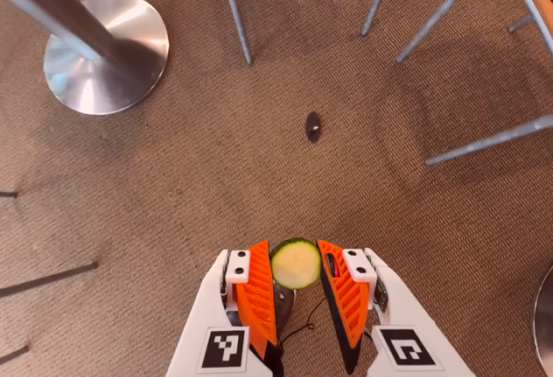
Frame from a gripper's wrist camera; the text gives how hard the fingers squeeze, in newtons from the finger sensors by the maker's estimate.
{"total": 6.5, "left": 5.9, "right": 7.1}